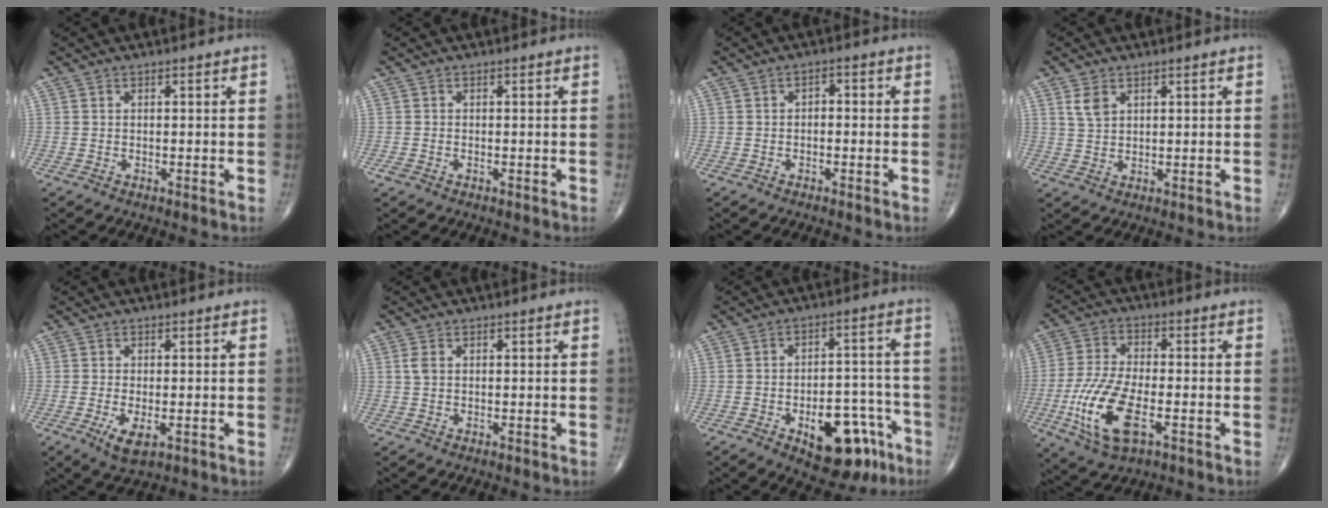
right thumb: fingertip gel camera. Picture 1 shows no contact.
{"total": 1.0, "force": [-0.5, 0.7, 0.6], "torque": [-0.015, 0.000, -0.010]}
{"total": 1.7, "force": [-0.4, 1.2, 1.2], "torque": [-0.010, 0.012, -0.012]}
{"total": 3.2, "force": [1.7, 1.9, 1.9], "torque": [-0.032, -0.004, 0.039]}
{"total": 4.4, "force": [-1.5, 1.8, 3.7], "torque": [-0.068, -0.010, -0.022]}
{"total": 1.7, "force": [0.4, 1.1, 1.2], "torque": [-0.029, 0.003, 0.009]}
{"total": 15.9, "force": [-7.7, 8.0, 11.5], "torque": [-0.123, 0.052, -0.096]}
{"total": 13.9, "force": [-4.4, 6.1, 11.7], "torque": [-0.246, 0.006, -0.079]}